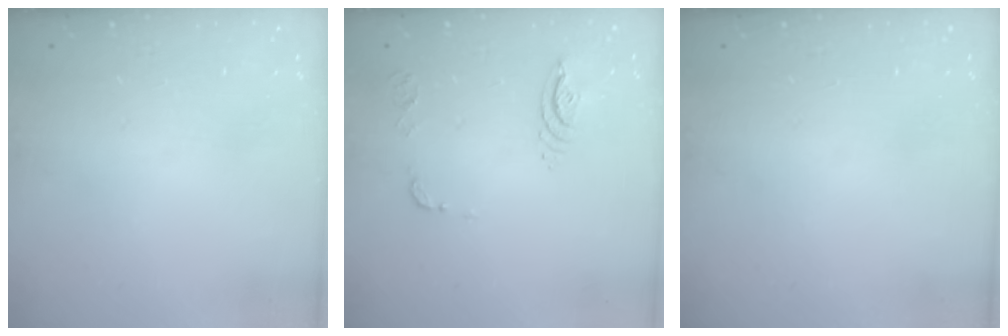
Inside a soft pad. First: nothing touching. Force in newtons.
{"total": 9.4, "press": 9.4, "slide": 1.1}
{"total": 0.0}